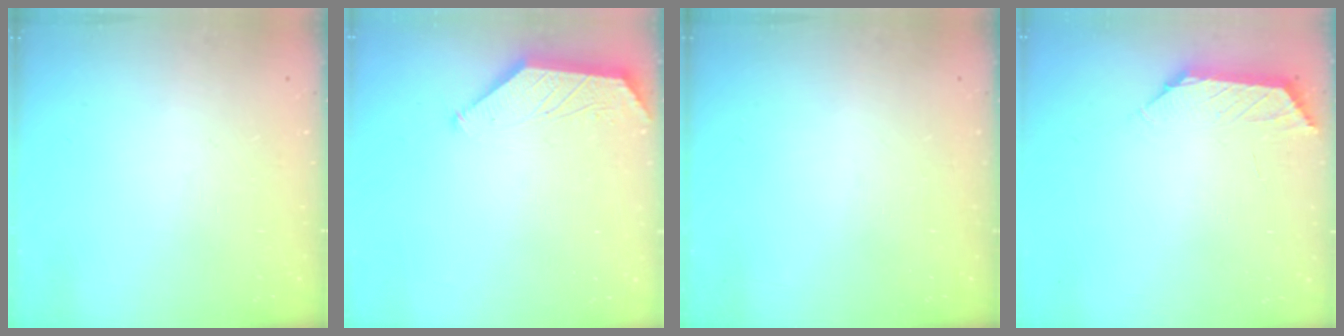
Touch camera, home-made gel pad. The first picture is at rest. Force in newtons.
{"total": 1.1, "press": 1.1, "slide": 0.3}
{"total": 0.0}
{"total": 1.2, "press": 1.1, "slide": 0.4}